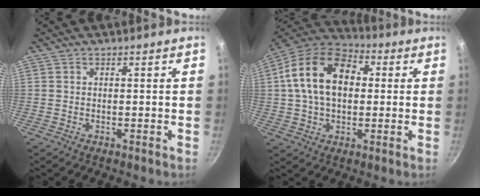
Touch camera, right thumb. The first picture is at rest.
{"total": 17.3, "force": [2.5, 11.5, 12.7], "torque": [-0.194, 0.025, 0.026]}